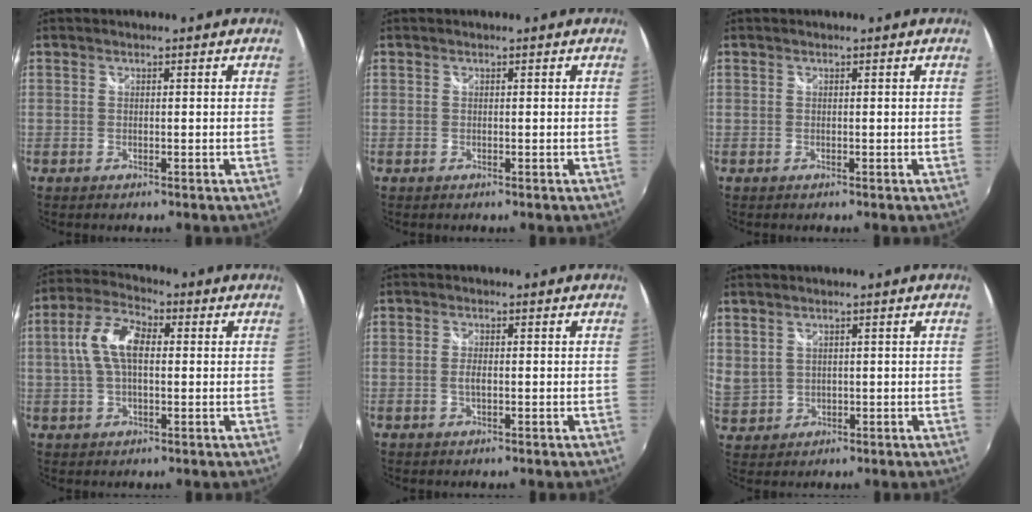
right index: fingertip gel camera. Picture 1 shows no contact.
{"total": 0.0}
{"total": 0.0}
{"total": 8.9, "force": [1.0, 4.5, 7.6], "torque": [-0.156, 0.021, 0.017]}
{"total": 1.6, "force": [-0.3, 0.5, 1.4], "torque": [-0.030, -0.001, -0.006]}
{"total": 5.6, "force": [2.5, 4.5, 2.3], "torque": [-0.046, 0.006, 0.064]}